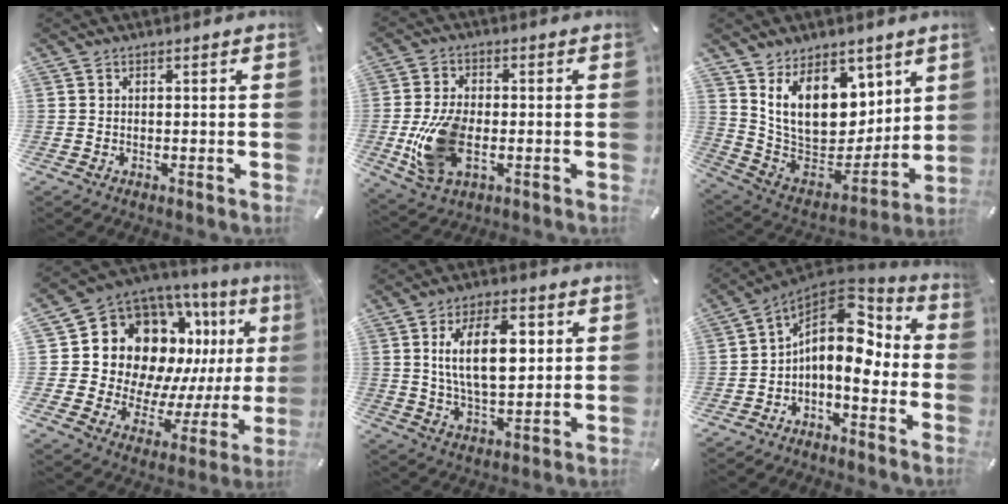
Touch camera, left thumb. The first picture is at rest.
{"total": 13.0, "force": [-2.5, 7.9, 10.0], "torque": [-0.223, -0.007, -0.040]}
{"total": 16.7, "force": [7.7, 11.8, 9.1], "torque": [-0.162, -0.080, 0.149]}
{"total": 18.0, "force": [8.3, 12.9, 9.4], "torque": [-0.160, -0.086, 0.171]}
{"total": 14.8, "force": [3.4, 7.8, 12.1], "torque": [-0.221, -0.007, 0.050]}
{"total": 13.4, "force": [0.4, 8.5, 10.3], "torque": [-0.161, -0.017, 0.001]}